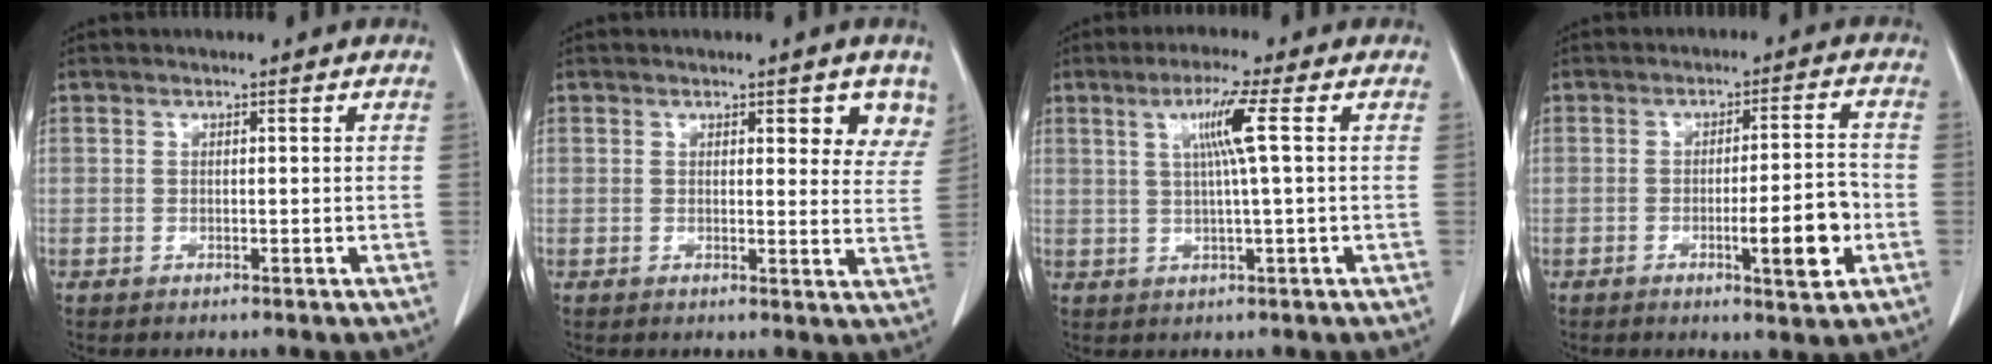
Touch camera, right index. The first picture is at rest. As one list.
[{"total": 5.7, "force": [3.8, 1.9, 3.8], "torque": [-0.030, -0.010, 0.032]}, {"total": 5.7, "force": [1.5, -1.1, 5.4], "torque": [-0.101, 0.005, 0.029]}, {"total": 7.8, "force": [-2.5, 0.9, 7.4], "torque": [-0.103, 0.001, -0.034]}]